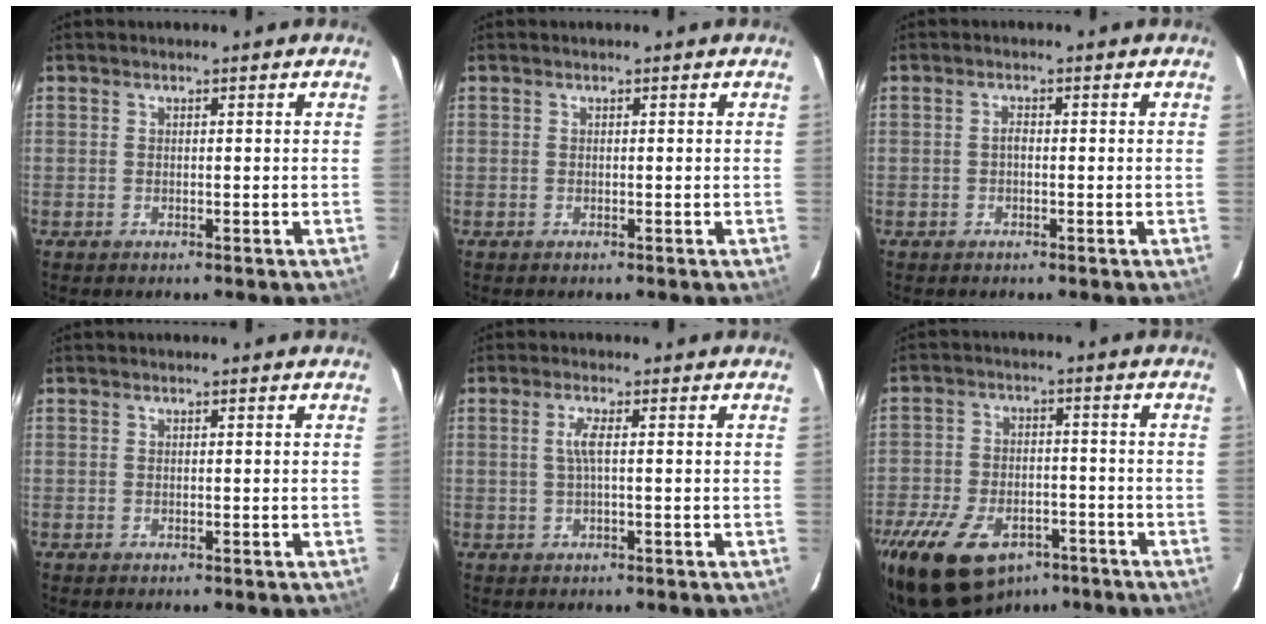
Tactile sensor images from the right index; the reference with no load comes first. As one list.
[{"total": 0.0}, {"total": 0.9, "force": [-0.3, 0.5, 0.7], "torque": [-0.013, 0.005, -0.006]}, {"total": 0.0}, {"total": 2.4, "force": [0.1, -0.1, 2.3], "torque": [-0.047, 0.002, 0.000]}, {"total": 19.6, "force": [-12.1, 11.1, 10.7], "torque": [-0.240, -0.016, -0.189]}]